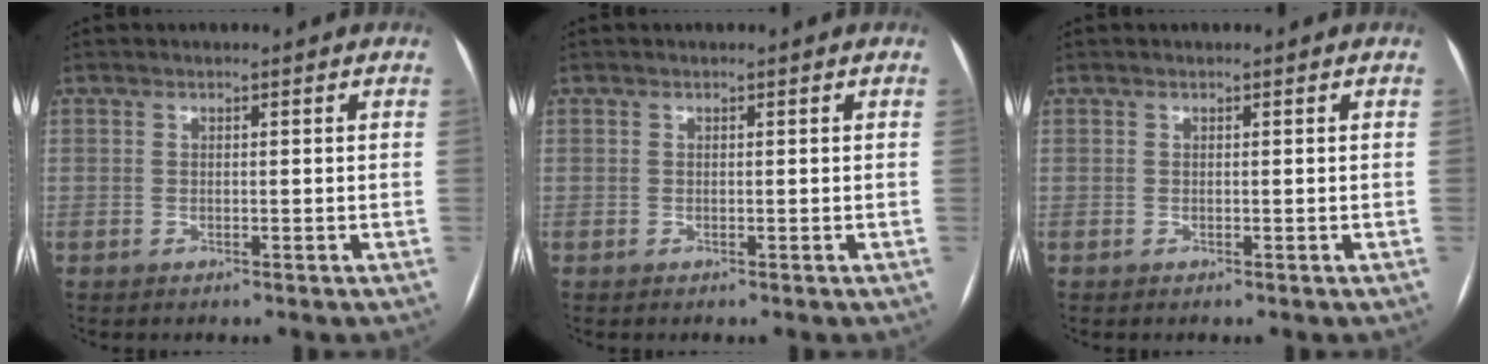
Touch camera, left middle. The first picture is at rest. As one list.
[{"total": 0.0}, {"total": 0.0}]